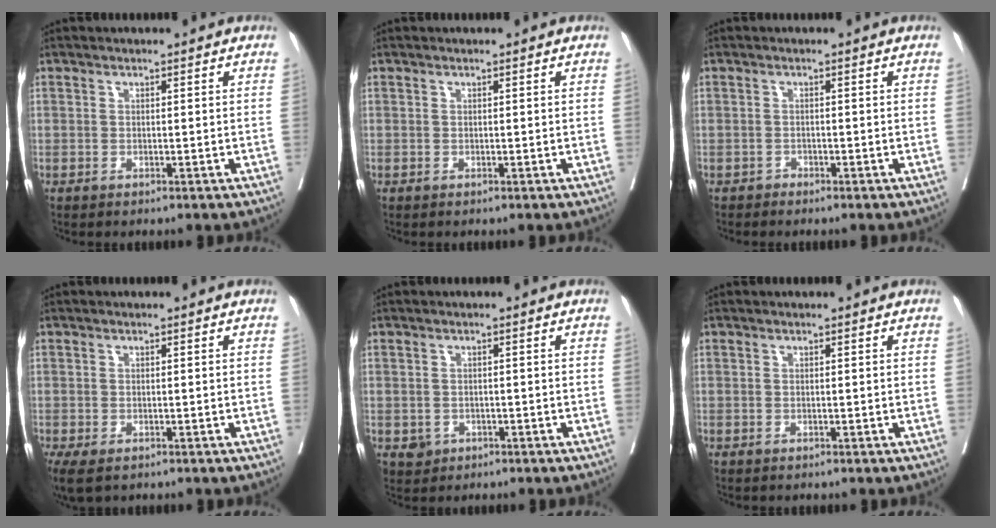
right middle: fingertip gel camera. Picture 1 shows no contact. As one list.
[{"total": 0.0}, {"total": 0.6, "force": [-0.6, 0.2, -0.1], "torque": [-0.002, -0.001, -0.013]}, {"total": 5.2, "force": [-3.0, 2.8, 3.1], "torque": [-0.072, -0.016, -0.049]}, {"total": 2.1, "force": [-0.8, 1.9, 0.4], "torque": [0.000, 0.005, -0.006]}, {"total": 0.0}]